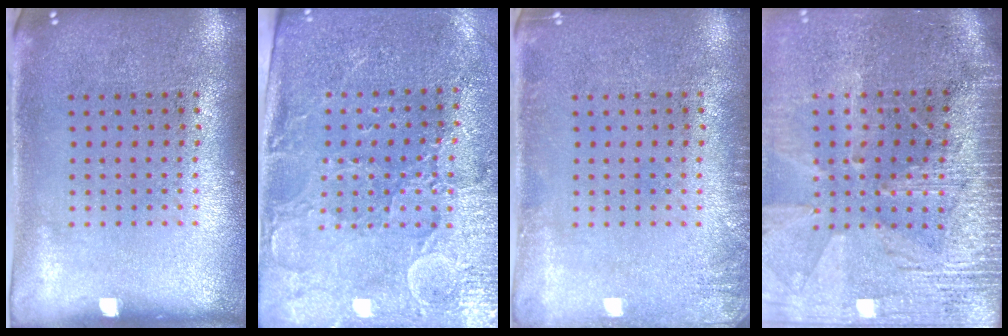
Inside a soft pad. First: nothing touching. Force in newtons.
{"total": 3.2, "press": 3.0, "slide": 1.3}
{"total": 1.4, "press": 1.3, "slide": 0.2}
{"total": 3.8, "press": 3.3, "slide": 1.8}